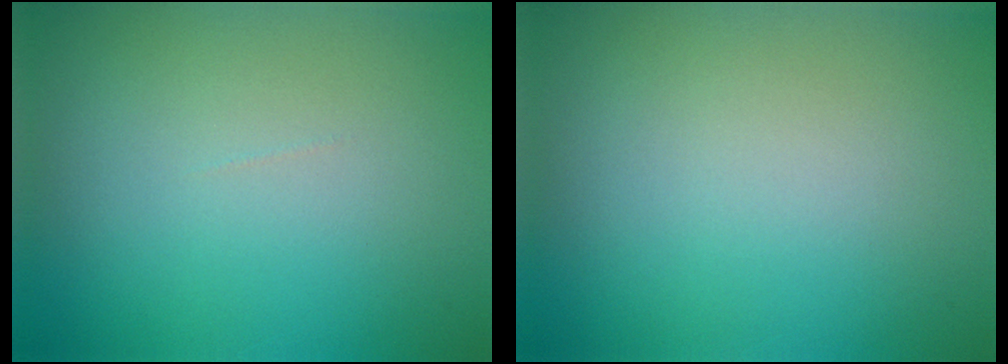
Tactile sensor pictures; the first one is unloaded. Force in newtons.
{"total": 0.0}